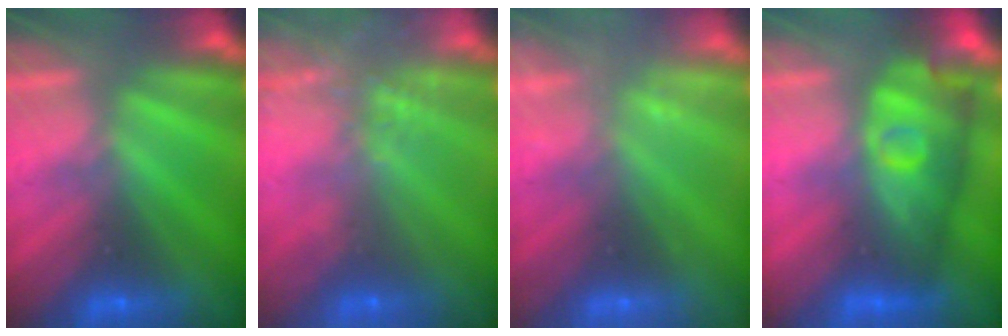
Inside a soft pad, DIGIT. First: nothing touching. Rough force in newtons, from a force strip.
{"total": 9.2}
{"total": 2.2}
{"total": 3.9}